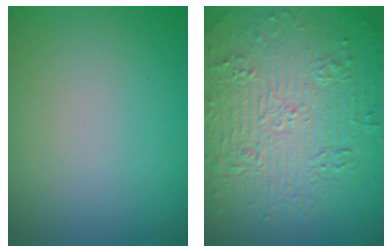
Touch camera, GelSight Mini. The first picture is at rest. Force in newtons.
{"total": 11.0, "press": 7.3, "slide": 8.2}